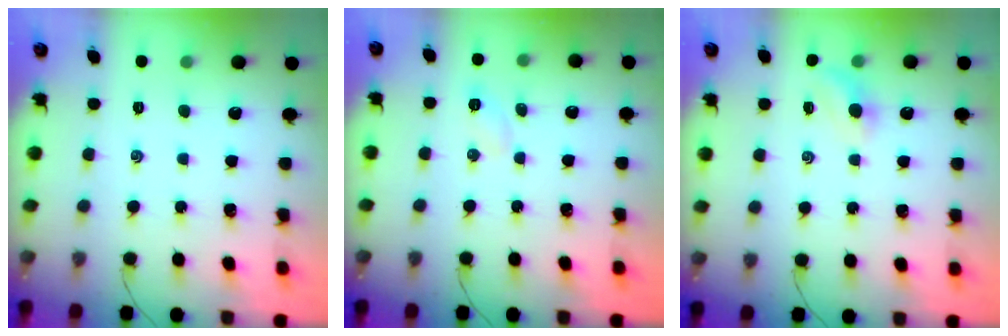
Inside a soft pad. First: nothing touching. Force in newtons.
{"total": 2.9, "press": 2.8, "slide": 0.8}
{"total": 5.1, "press": 4.9, "slide": 1.3}